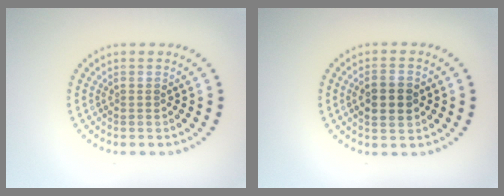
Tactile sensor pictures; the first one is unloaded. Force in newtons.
{"total": 2.9, "press": 2.9, "slide": 0.2}